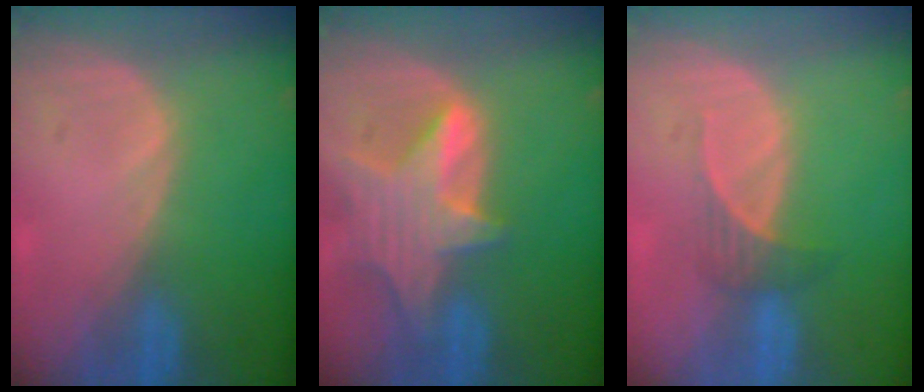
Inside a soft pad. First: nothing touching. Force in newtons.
{"total": 8.5, "press": 7.5, "slide": 3.9}
{"total": 2.5, "press": 2.3, "slide": 0.9}